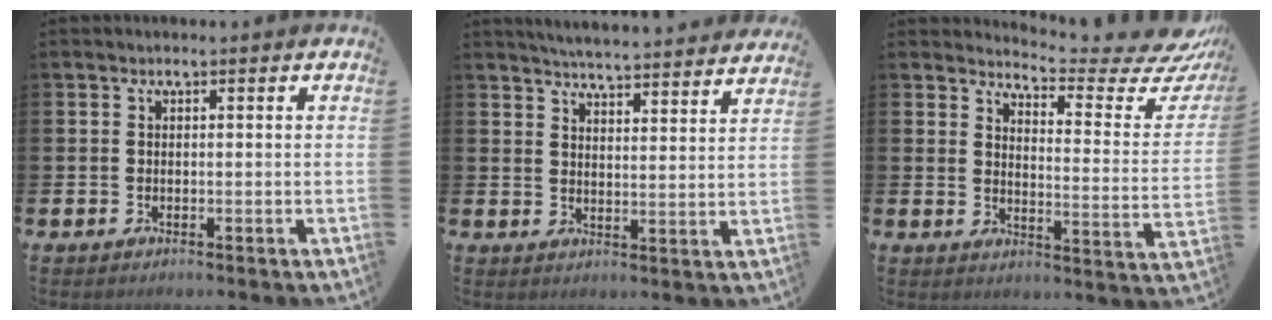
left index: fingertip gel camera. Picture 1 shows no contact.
{"total": 5.6, "force": [5.6, -0.1, 0.6], "torque": [-0.024, -0.041, 0.098]}
{"total": 6.2, "force": [5.7, 0.7, 2.4], "torque": [-0.042, -0.055, 0.088]}